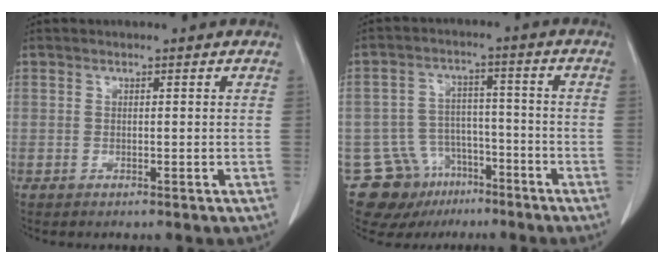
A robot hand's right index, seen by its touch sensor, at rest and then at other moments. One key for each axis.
{"total": 12.1, "fx": -7.8, "fy": 8.8, "fz": 2.8, "tx": -0.058, "ty": 0.038, "tz": -0.118}